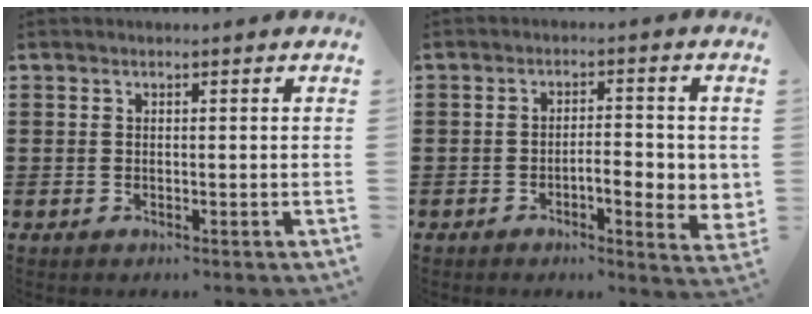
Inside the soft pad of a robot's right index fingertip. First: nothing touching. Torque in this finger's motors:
{"motor_torque": [0.31, 0.17, 0.43, 0.10]}